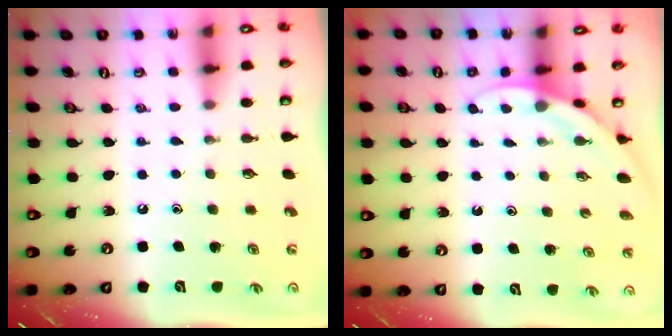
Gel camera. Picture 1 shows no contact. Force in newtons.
{"total": 4.5, "press": 4.5, "slide": 0.2}